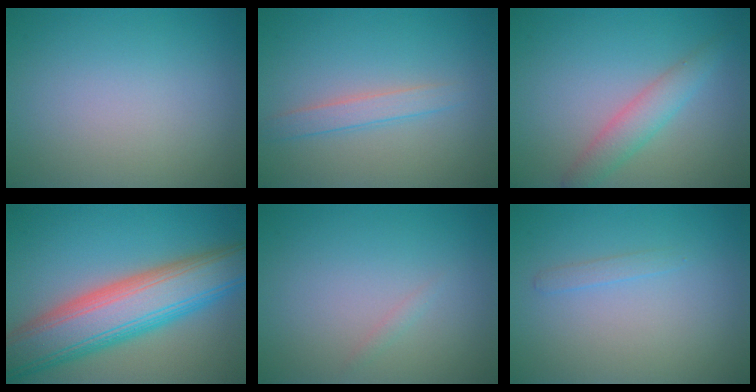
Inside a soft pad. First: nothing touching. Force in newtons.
{"total": 1.9, "press": 1.9, "slide": 0.1}
{"total": 2.8, "press": 2.8, "slide": 0.1}
{"total": 10.6, "press": 10.6, "slide": 0.5}
{"total": 0.6, "press": 0.5, "slide": 0.1}
{"total": 0.8, "press": 0.8, "slide": 0.0}